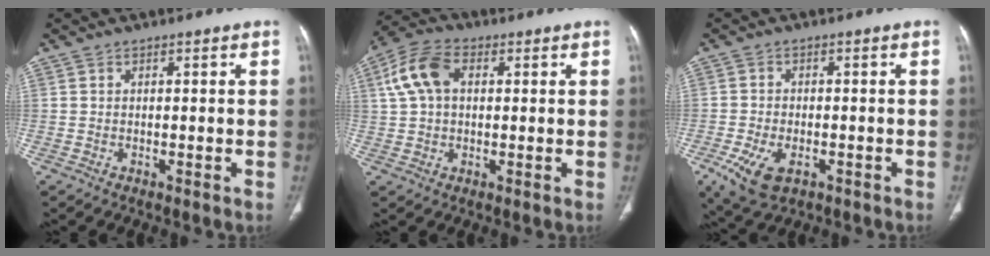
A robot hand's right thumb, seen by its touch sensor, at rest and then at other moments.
{"total": 9.3, "force": [2.2, 6.1, 6.7], "torque": [-0.138, 0.023, 0.038]}
{"total": 8.0, "force": [-3.5, 4.5, 5.6], "torque": [-0.110, 0.001, -0.055]}